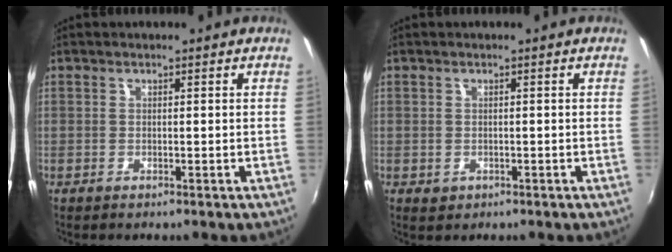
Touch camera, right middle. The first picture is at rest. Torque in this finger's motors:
{"motor_torque": [0.40, -0.35, 0.05, 0.00]}